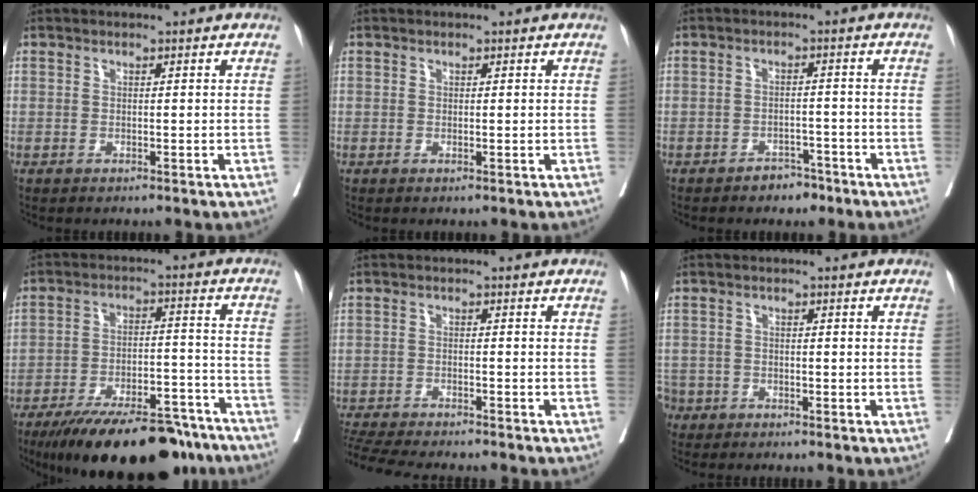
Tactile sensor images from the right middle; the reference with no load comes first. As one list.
[{"total": 0.0}, {"total": 3.1, "force": [-2.4, 1.7, 1.0], "torque": [-0.012, 0.006, -0.031]}, {"total": 22.0, "force": [-17.9, 5.8, 11.3], "torque": [-0.141, 0.002, -0.269]}, {"total": 13.3, "force": [-11.9, 1.6, 5.6], "torque": [-0.098, -0.017, -0.175]}, {"total": 4.7, "force": [-3.4, 3.2, 0.1], "torque": [-0.008, 0.005, -0.067]}]